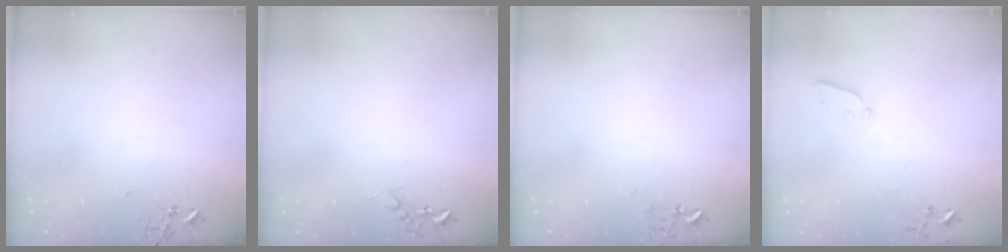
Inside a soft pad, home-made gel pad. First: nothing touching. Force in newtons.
{"total": 6.6, "press": 6.5, "slide": 0.7}
{"total": 5.4, "press": 5.4, "slide": 0.7}
{"total": 3.9, "press": 3.8, "slide": 0.9}